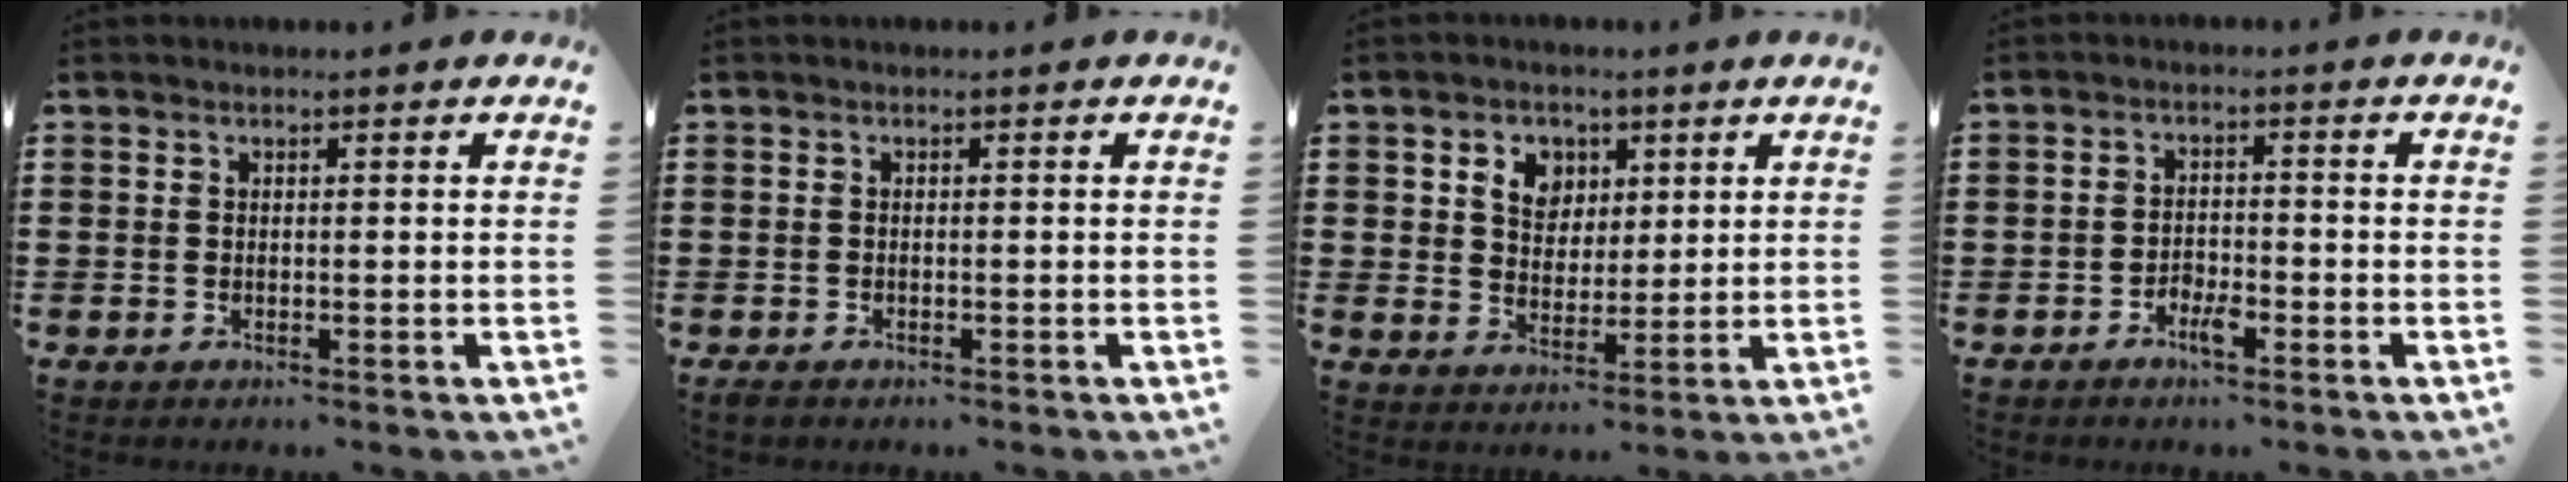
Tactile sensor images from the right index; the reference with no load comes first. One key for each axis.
{"total": 0.6, "fx": -0.5, "fy": 0.2, "fz": 0.3, "tx": -0.007, "ty": -0.004, "tz": -0.009}
{"total": 5.0, "fx": 2.2, "fy": 4.0, "fz": 2.1, "tx": -0.051, "ty": 0.012, "tz": 0.036}
{"total": 2.7, "fx": -1.8, "fy": 1.0, "fz": 1.7, "tx": -0.031, "ty": 0.004, "tz": -0.034}